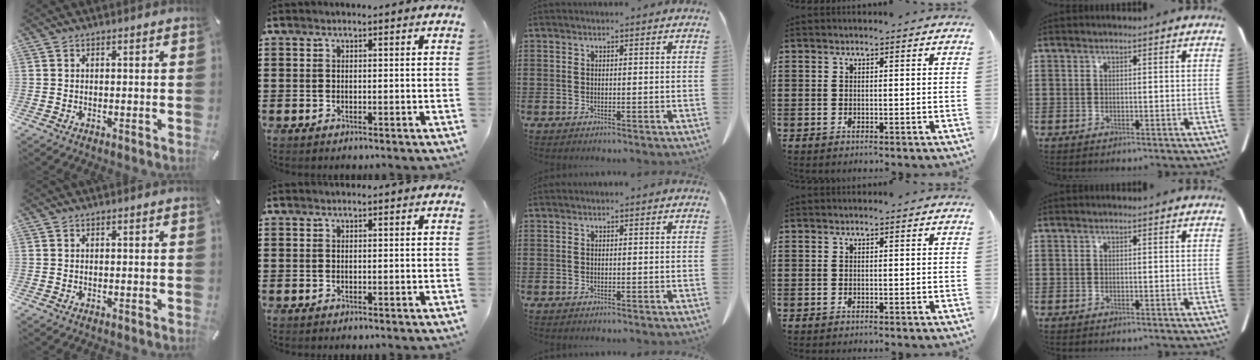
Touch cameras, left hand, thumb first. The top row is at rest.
{}